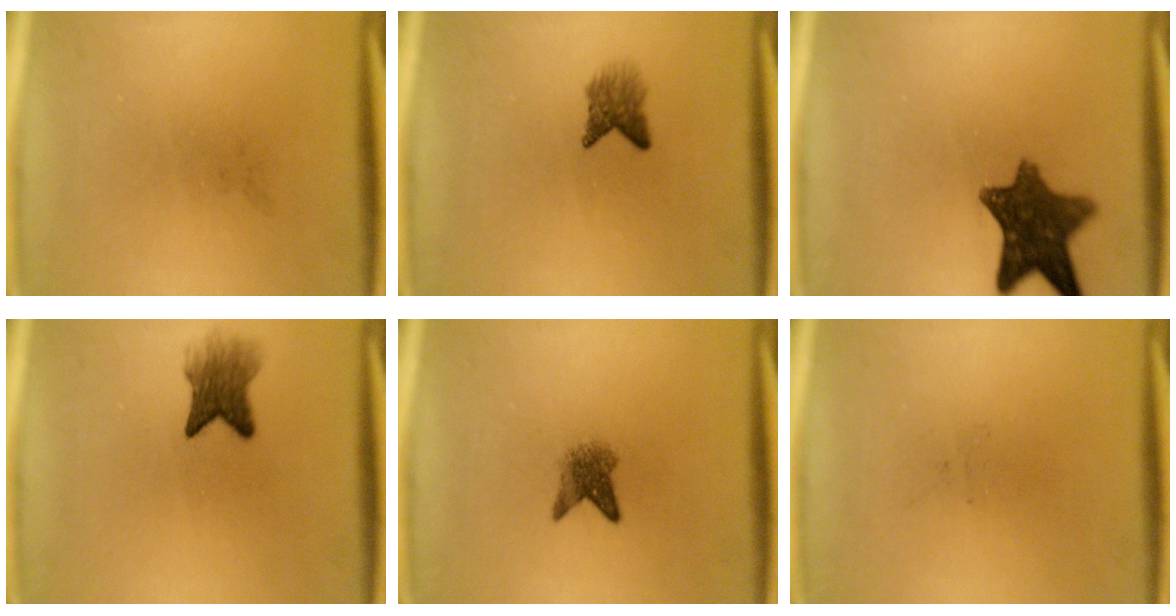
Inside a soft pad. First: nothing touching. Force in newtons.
{"total": 2.8}
{"total": 10.4}
{"total": 4.8}
{"total": 3.1}
{"total": 0.0}